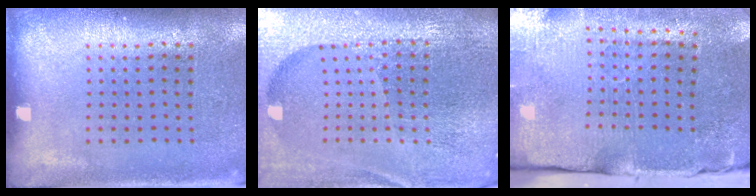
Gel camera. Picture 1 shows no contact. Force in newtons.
{"total": 6.7, "press": 5.8, "slide": 3.3}
{"total": 4.8, "press": 3.8, "slide": 2.8}